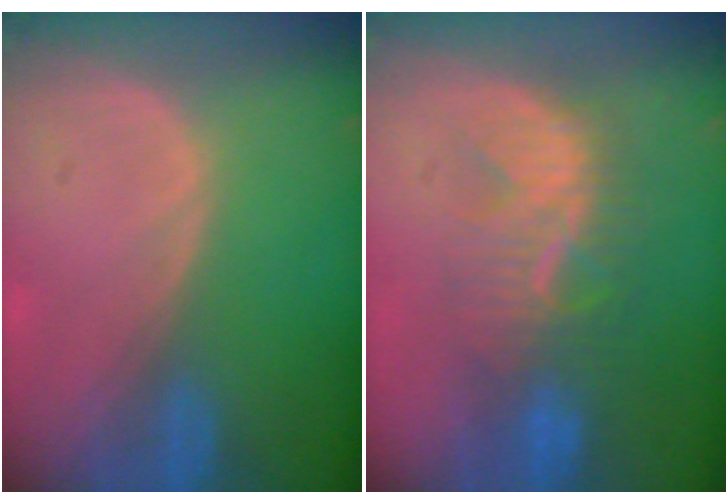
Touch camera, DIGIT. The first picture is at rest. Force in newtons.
{"total": 8.3, "press": 7.9, "slide": 2.5}